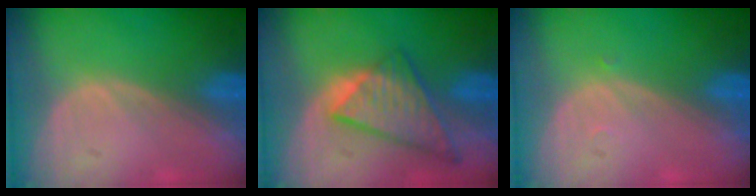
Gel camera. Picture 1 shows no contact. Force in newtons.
{"total": 8.7, "press": 7.5, "slide": 4.4}
{"total": 0.5, "press": 0.4, "slide": 0.3}